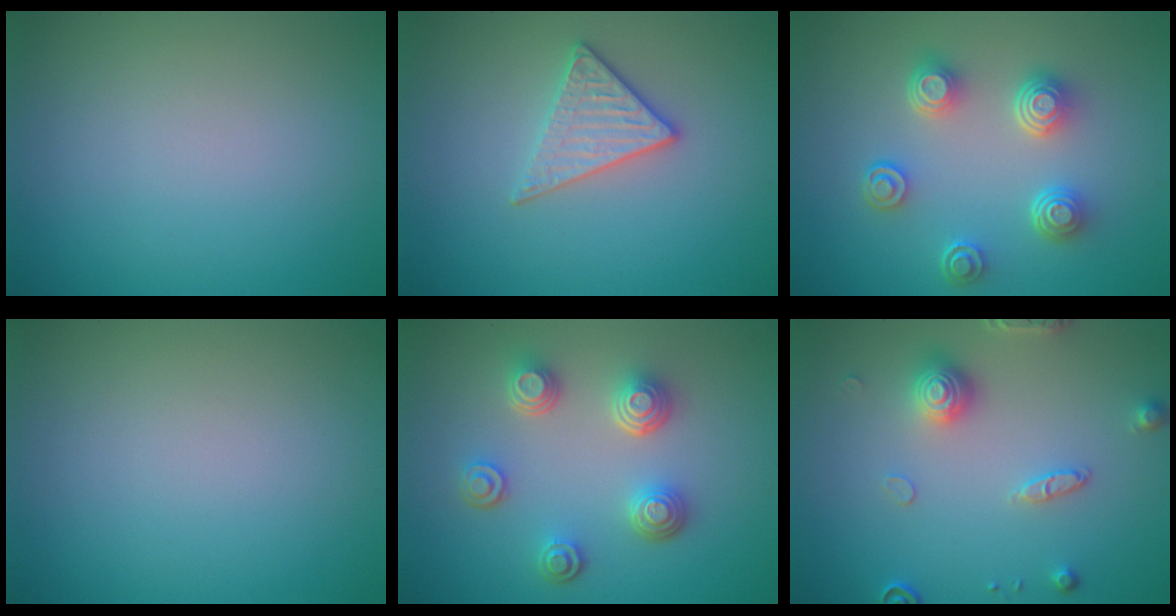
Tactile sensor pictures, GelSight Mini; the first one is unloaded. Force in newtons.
{"total": 2.7, "press": 2.6, "slide": 1.0}
{"total": 4.5, "press": 3.5, "slide": 2.7}
{"total": 0.0}
{"total": 4.4, "press": 3.5, "slide": 2.7}
{"total": 3.2, "press": 3.0, "slide": 0.9}